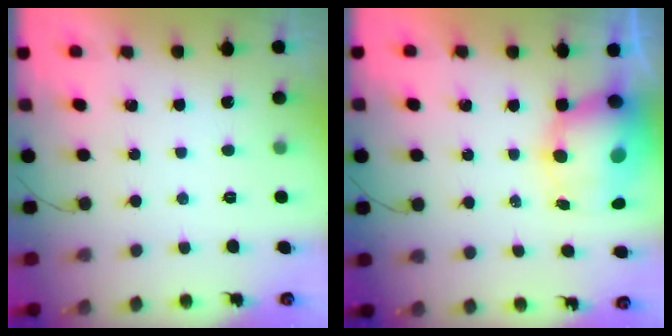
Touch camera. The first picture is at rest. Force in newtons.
{"total": 10.7, "press": 10.4, "slide": 2.9}